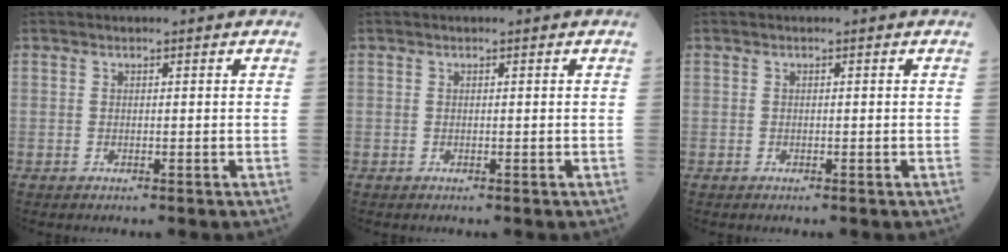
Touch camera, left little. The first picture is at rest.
{"total": 0.0}
{"total": 0.0}